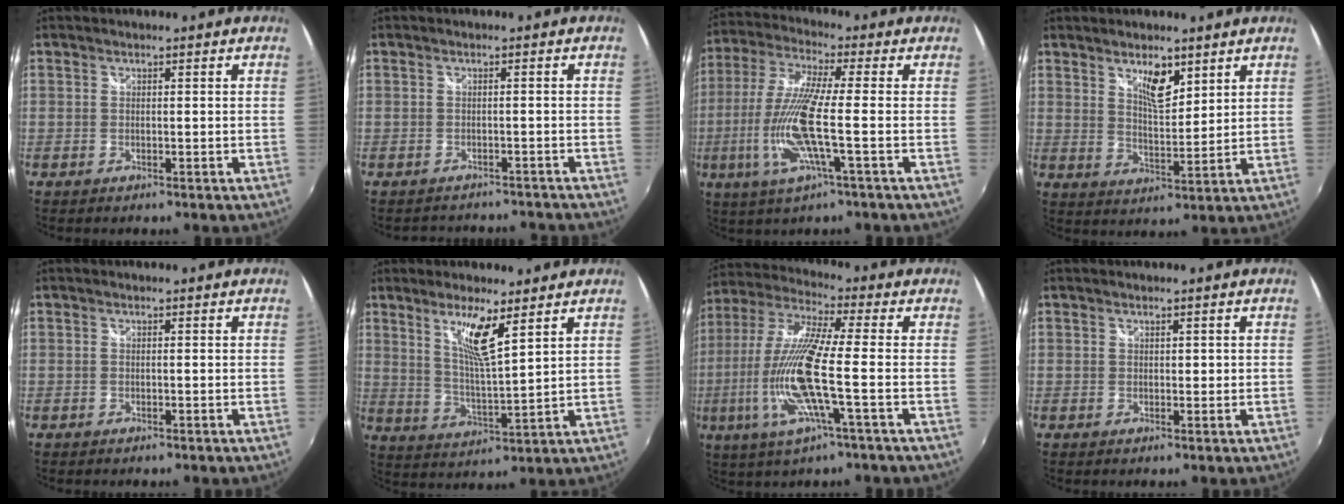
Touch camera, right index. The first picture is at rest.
{"total": 8.1, "force": [-7.5, 1.9, 2.4], "torque": [-0.047, -0.011, -0.092]}
{"total": 12.9, "force": [-3.3, 0.5, 12.5], "torque": [-0.256, -0.009, -0.058]}
{"total": 6.3, "force": [4.1, 2.1, 4.3], "torque": [-0.068, -0.001, 0.071]}
{"total": 0.0}
{"total": 8.4, "force": [5.1, 0.6, 6.6], "torque": [-0.119, -0.008, 0.095]}
{"total": 15.7, "force": [-4.0, 0.8, 15.1], "torque": [-0.301, -0.013, -0.078]}
{"total": 0.7, "force": [0.4, 0.5, 0.4], "torque": [-0.003, 0.003, 0.007]}